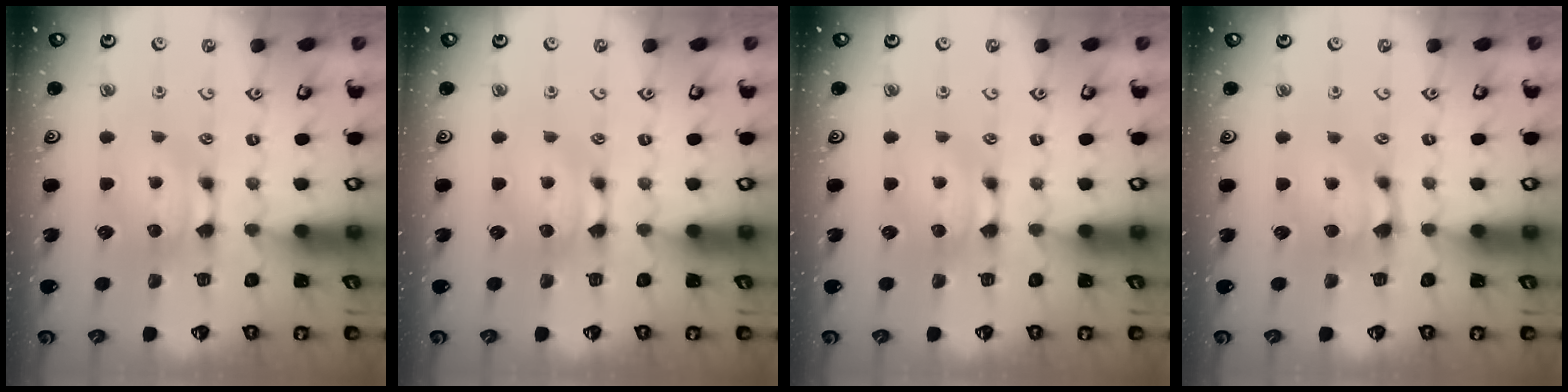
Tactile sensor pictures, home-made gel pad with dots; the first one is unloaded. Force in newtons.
{"total": 0.0}
{"total": 0.0}
{"total": 2.0, "press": 1.9, "slide": 0.7}